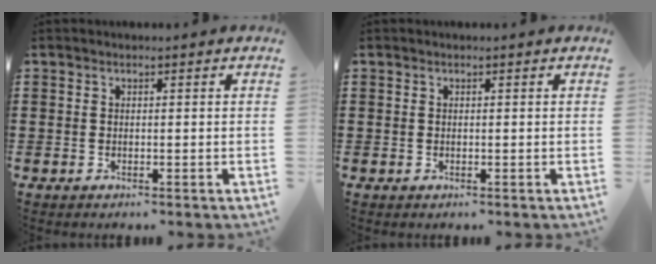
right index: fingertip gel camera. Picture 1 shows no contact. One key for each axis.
{"total": 0.0}